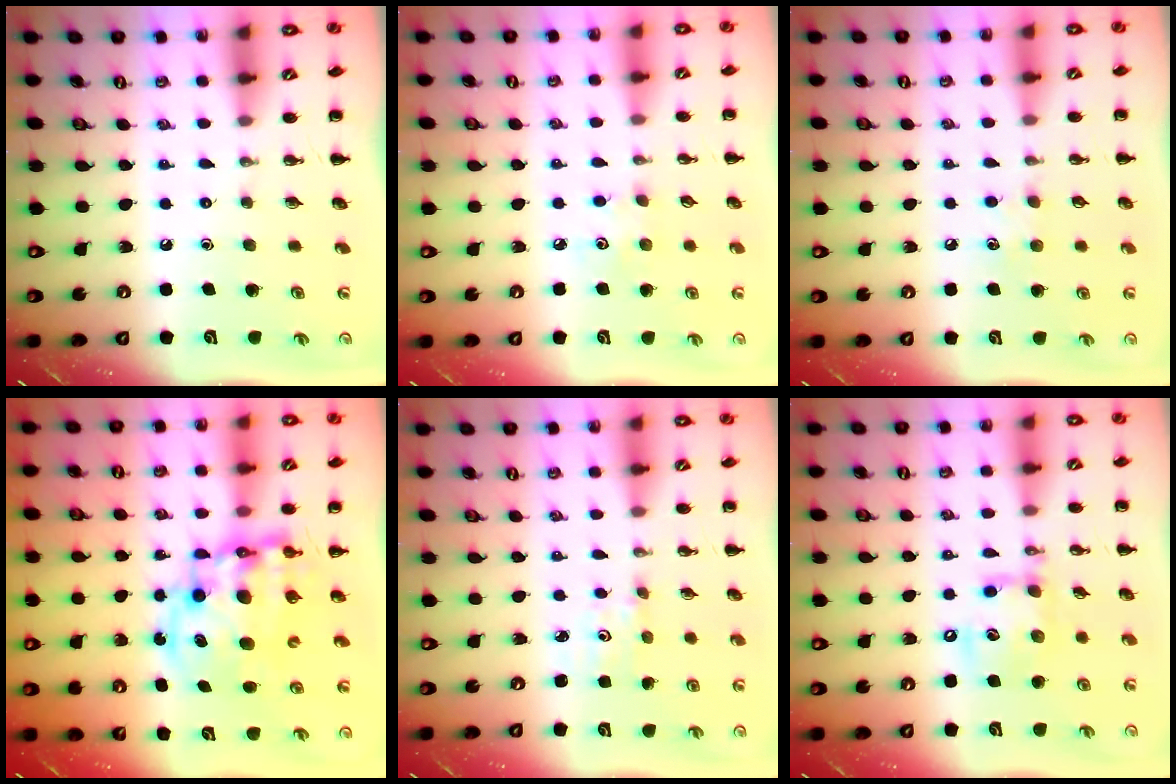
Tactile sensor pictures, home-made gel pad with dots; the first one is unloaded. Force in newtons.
{"total": 4.1, "press": 3.9, "slide": 1.1}
{"total": 6.1, "press": 5.9, "slide": 1.5}
{"total": 13.5, "press": 13.1, "slide": 3.4}
{"total": 1.5, "press": 1.4, "slide": 0.5}
{"total": 12.6, "press": 12.5, "slide": 1.9}